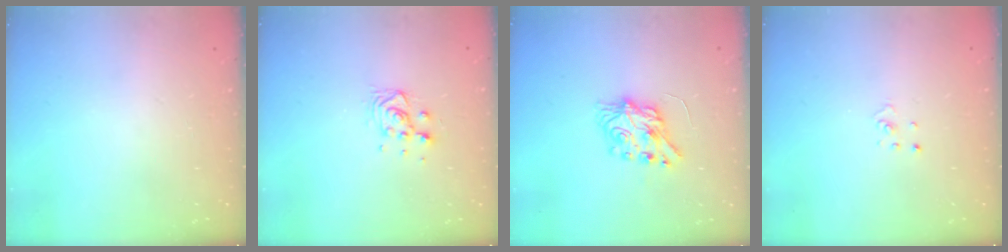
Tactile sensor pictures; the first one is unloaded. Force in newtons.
{"total": 6.6, "press": 6.5, "slide": 1.0}
{"total": 7.4, "press": 7.4, "slide": 0.2}
{"total": 0.9, "press": 0.9, "slide": 0.1}